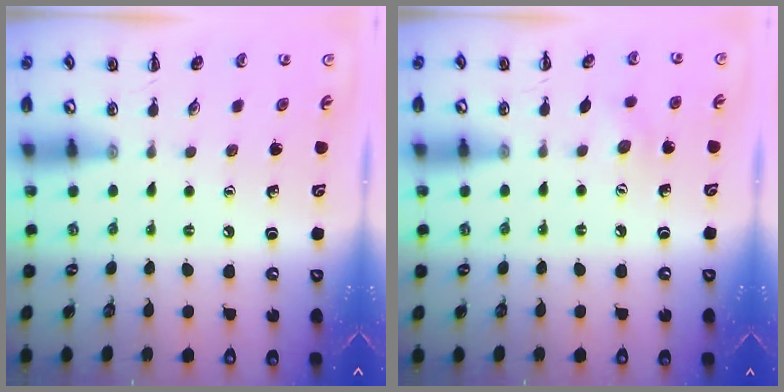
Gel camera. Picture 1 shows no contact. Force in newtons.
{"total": 5.8, "press": 5.6, "slide": 1.4}